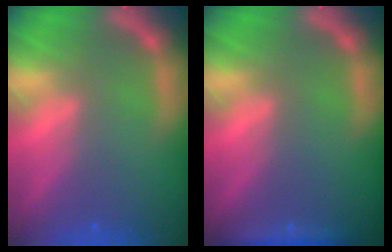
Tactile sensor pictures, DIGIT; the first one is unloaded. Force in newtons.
{"total": 1.9}